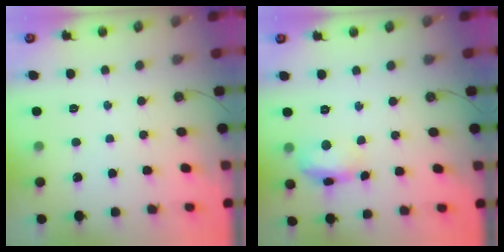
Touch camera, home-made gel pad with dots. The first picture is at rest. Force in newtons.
{"total": 13.0, "press": 13.0, "slide": 1.0}